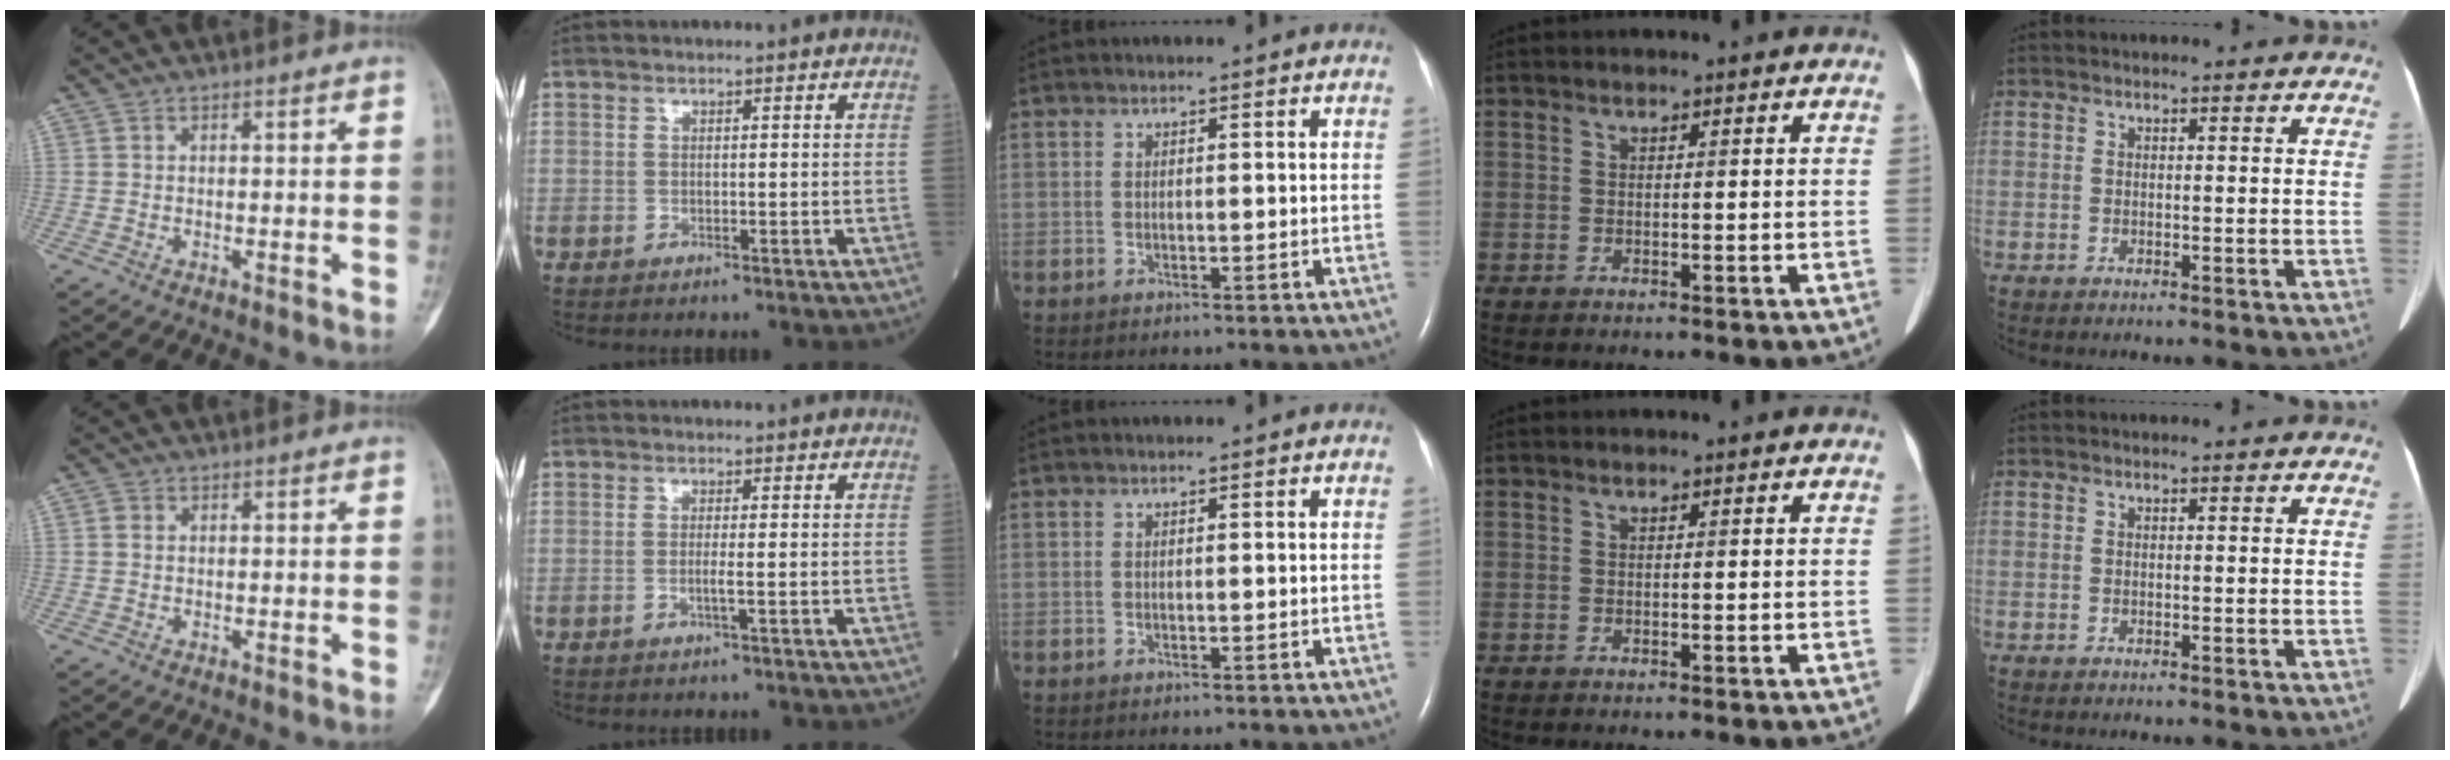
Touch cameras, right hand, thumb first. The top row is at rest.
{"thumb": {"total": 1.1, "force": [0.2, 0.9, 0.6], "torque": [-0.010, 0.002, 0.003]}, "index": {"total": 1.3, "force": [-0.3, -0.4, 1.2], "torque": [-0.026, -0.001, -0.008]}}